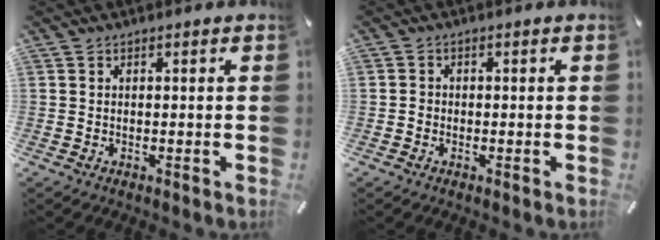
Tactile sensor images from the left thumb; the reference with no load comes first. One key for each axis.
{"total": 1.1, "fx": -0.5, "fy": 1.0, "fz": 0.4, "tx": -0.008, "ty": 0.002, "tz": -0.011}